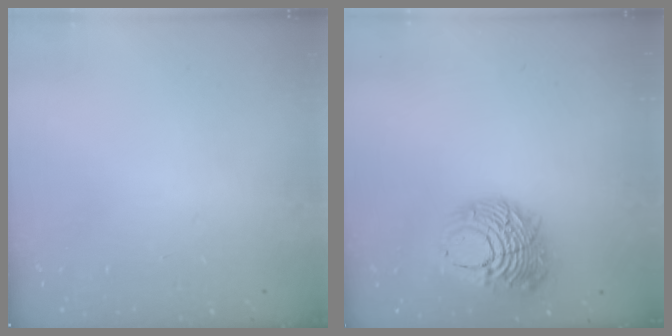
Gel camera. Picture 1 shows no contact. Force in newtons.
{"total": 13.4, "press": 13.3, "slide": 1.4}